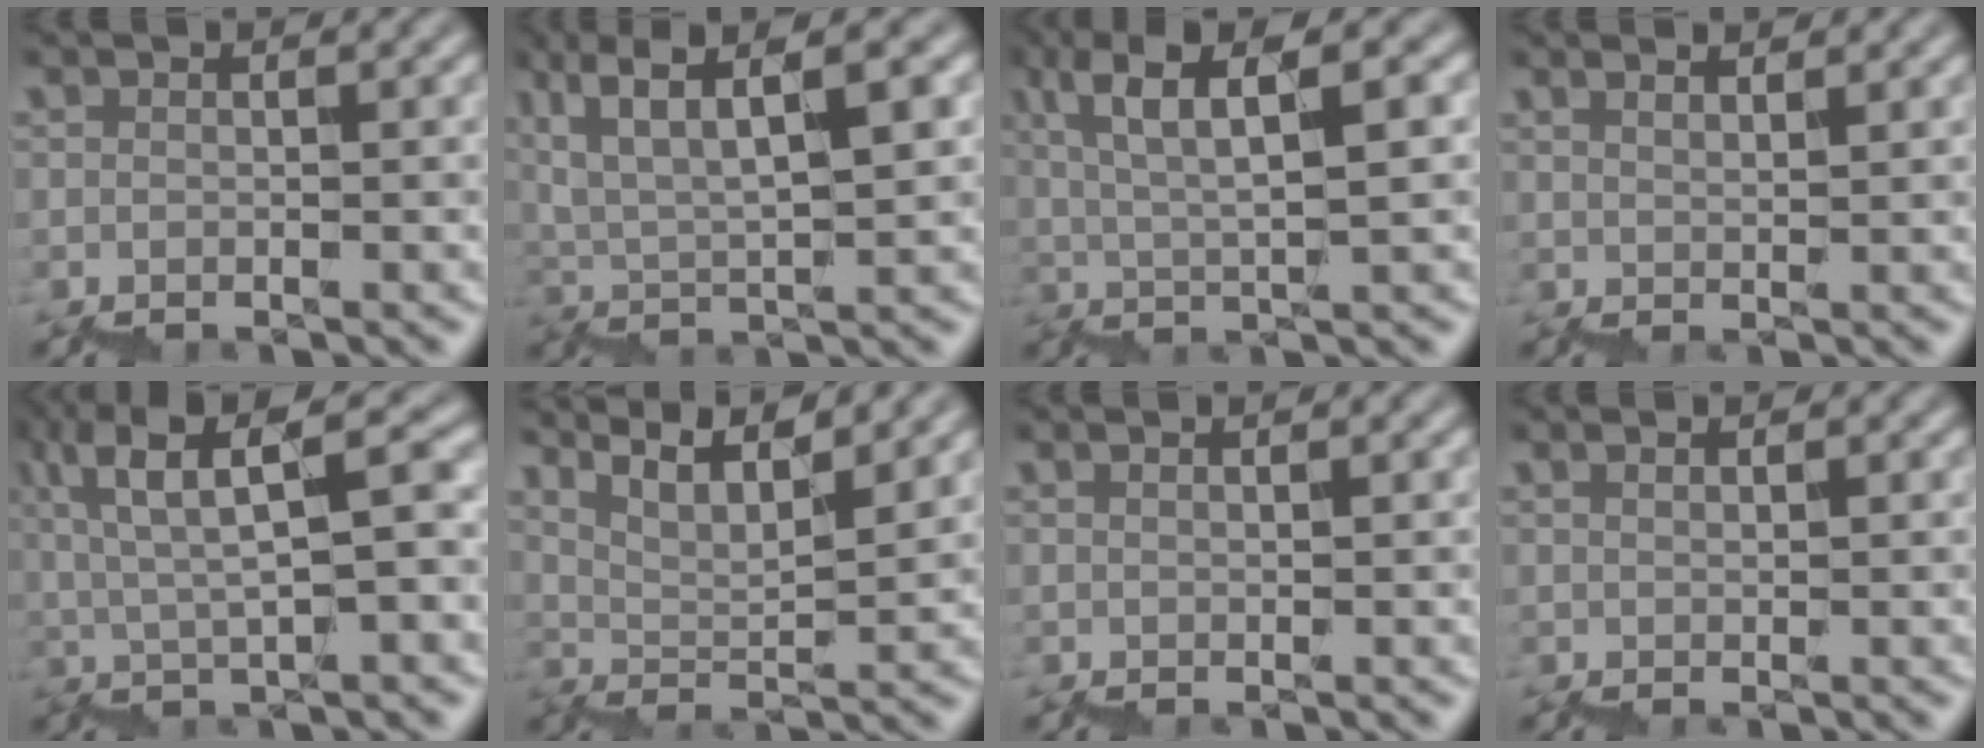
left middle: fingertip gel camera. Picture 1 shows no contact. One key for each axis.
{"total": 6.4, "fx": 4.3, "fy": 1.0, "fz": 4.6, "tx": -0.064, "ty": 0.018, "tz": 0.083}
{"total": 6.1, "fx": 3.7, "fy": 1.0, "fz": 4.8, "tx": -0.070, "ty": 0.019, "tz": 0.069}
{"total": 2.6, "fx": 2.2, "fy": 0.6, "fz": 1.3, "tx": 0.002, "ty": 0.010, "tz": 0.035}
{"total": 8.0, "fx": 4.0, "fy": 1.6, "fz": 6.8, "tx": -0.093, "ty": 0.026, "tz": 0.070}
{"total": 6.7, "fx": 6.3, "fy": 0.7, "fz": 2.1, "tx": -0.023, "ty": 0.019, "tz": 0.113}
{"total": 0.7, "fx": 0.5, "fy": 0.1, "fz": 0.4, "tx": 0.000, "ty": 0.000, "tz": 0.010}
{"total": 0.9, "fx": 0.8, "fy": 0.1, "fz": 0.4, "tx": 0.000, "ty": 0.001, "tz": 0.015}